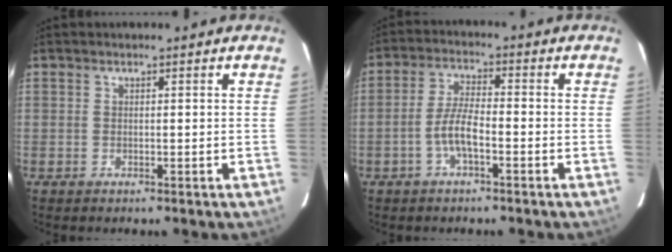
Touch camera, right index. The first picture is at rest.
{"total": 5.5, "force": [-2.5, 1.4, 4.7], "torque": [-0.103, 0.009, -0.048]}